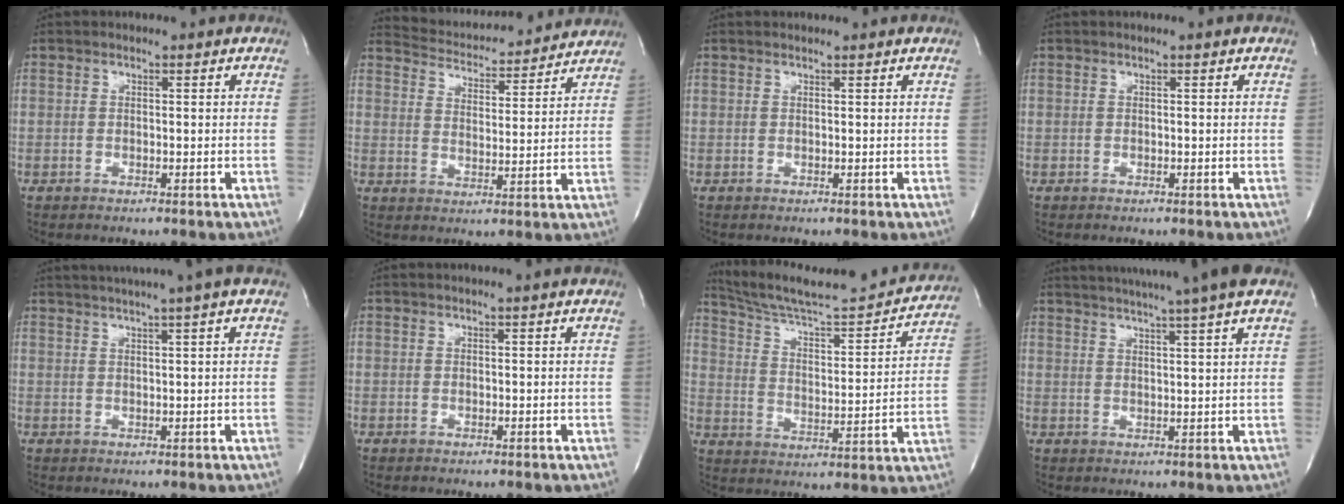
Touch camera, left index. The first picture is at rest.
{"total": 13.2, "force": [12.8, 2.1, 2.3], "torque": [-0.035, 0.007, 0.180]}
{"total": 1.0, "force": [1.0, -0.1, 0.2], "torque": [-0.007, 0.008, 0.017]}
{"total": 0.0}
{"total": 7.2, "force": [5.2, -1.3, 4.8], "torque": [-0.075, 0.027, 0.071]}
{"total": 0.8, "force": [0.5, -0.3, 0.4], "torque": [-0.014, -0.002, 0.017]}
{"total": 21.2, "force": [19.9, 1.1, 7.3], "torque": [-0.116, -0.031, 0.284]}
{"total": 15.0, "force": [12.4, -1.2, 8.3], "torque": [-0.141, 0.005, 0.163]}